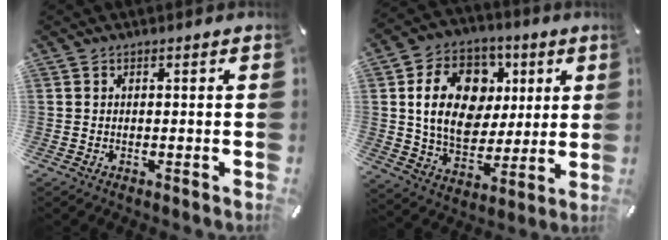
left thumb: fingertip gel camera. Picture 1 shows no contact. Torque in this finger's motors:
{"motor_torque": [2.69, 2.30, 0.85, 0.21, 0.48]}